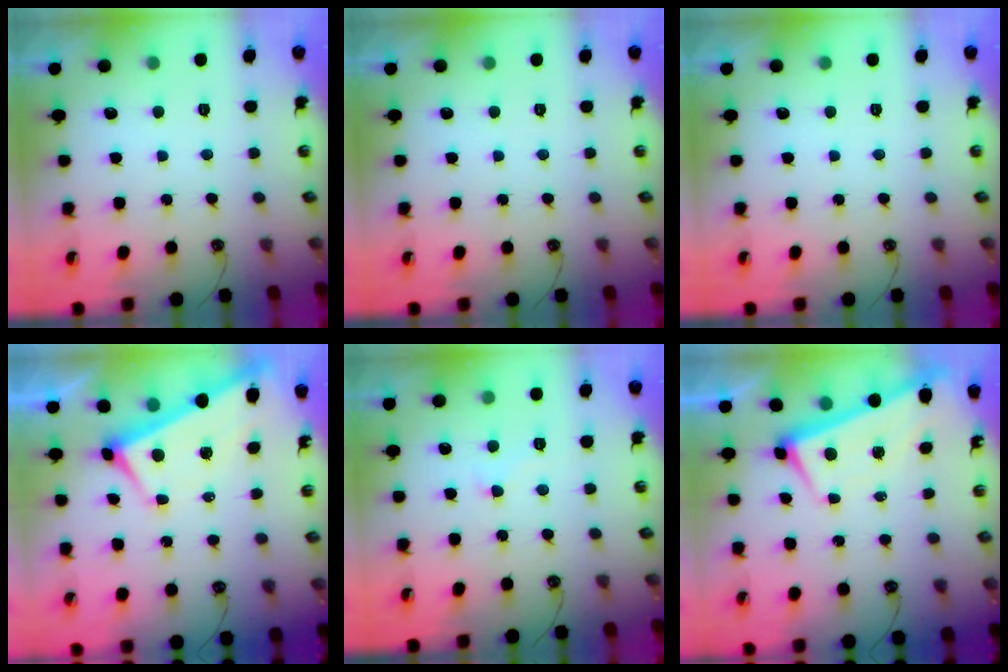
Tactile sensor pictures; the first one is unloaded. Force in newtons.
{"total": 0.0}
{"total": 0.0}
{"total": 2.8, "press": 2.7, "slide": 0.9}
{"total": 4.5, "press": 4.5, "slide": 0.4}
{"total": 1.6, "press": 0.6, "slide": 1.4}